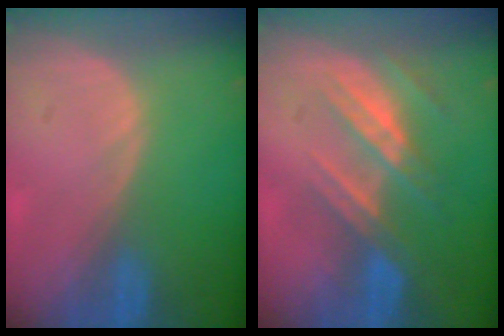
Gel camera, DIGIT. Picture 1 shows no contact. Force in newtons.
{"total": 7.2, "press": 6.5, "slide": 3.1}